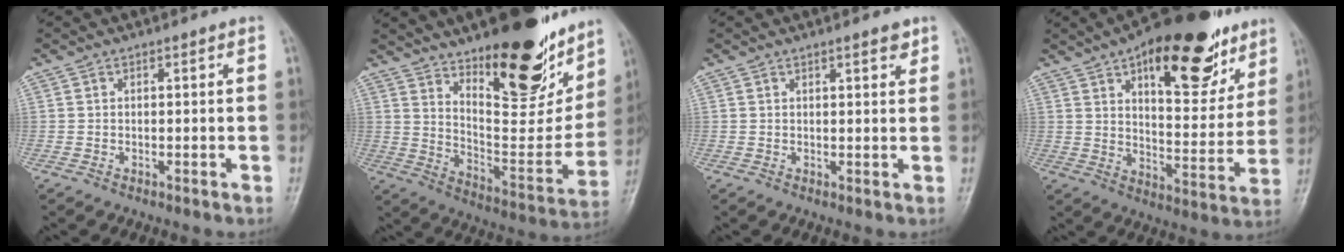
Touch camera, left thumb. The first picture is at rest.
{"total": 26.3, "force": [16.8, 9.9, 17.7], "torque": [-0.207, -0.092, 0.261]}
{"total": 2.5, "force": [1.7, 0.7, 1.7], "torque": [-0.016, -0.008, 0.021]}
{"total": 23.6, "force": [13.3, 10.1, 16.6], "torque": [-0.192, -0.042, 0.201]}